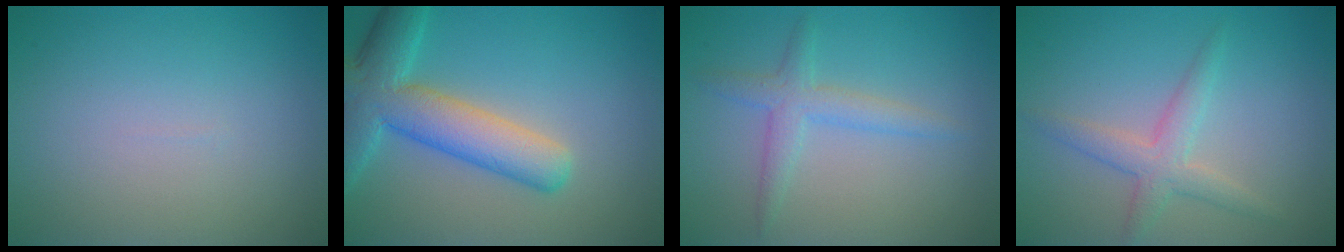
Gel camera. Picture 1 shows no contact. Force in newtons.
{"total": 7.3, "press": 7.2, "slide": 0.5}
{"total": 1.8, "press": 1.8, "slide": 0.1}
{"total": 2.8, "press": 2.8, "slide": 0.1}